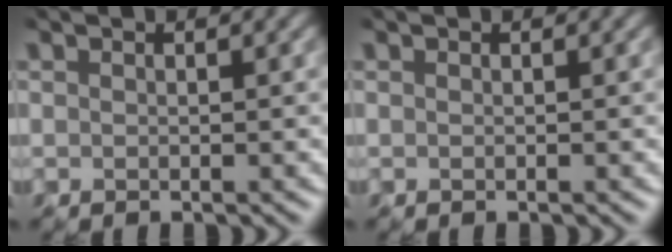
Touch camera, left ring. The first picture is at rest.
{"total": 0.0}